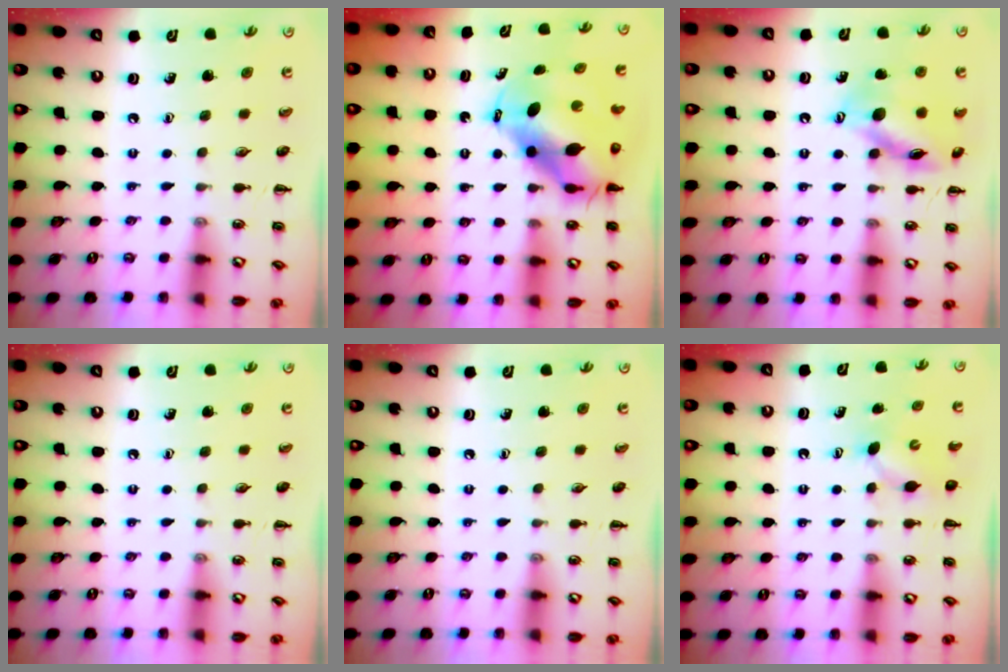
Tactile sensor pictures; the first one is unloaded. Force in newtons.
{"total": 10.8, "press": 10.4, "slide": 3.0}
{"total": 14.6, "press": 14.6, "slide": 0.9}
{"total": 0.0}
{"total": 0.0}
{"total": 3.9, "press": 3.8, "slide": 1.1}